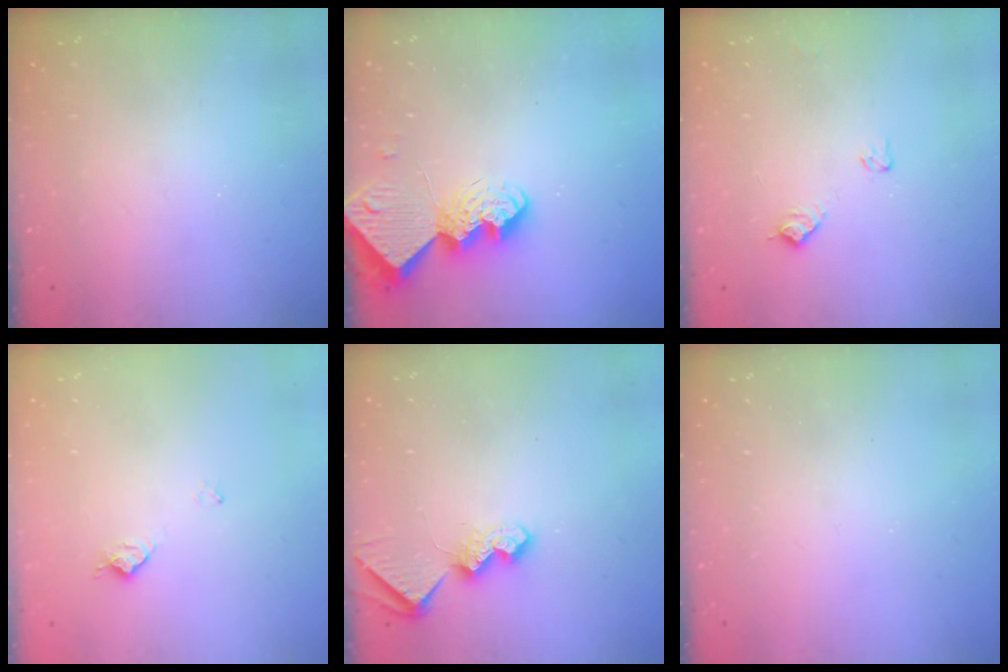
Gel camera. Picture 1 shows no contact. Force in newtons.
{"total": 9.7, "press": 9.6, "slide": 1.0}
{"total": 7.1, "press": 7.0, "slide": 0.8}
{"total": 7.4, "press": 7.4, "slide": 0.7}
{"total": 6.8, "press": 6.8, "slide": 0.8}
{"total": 0.0}